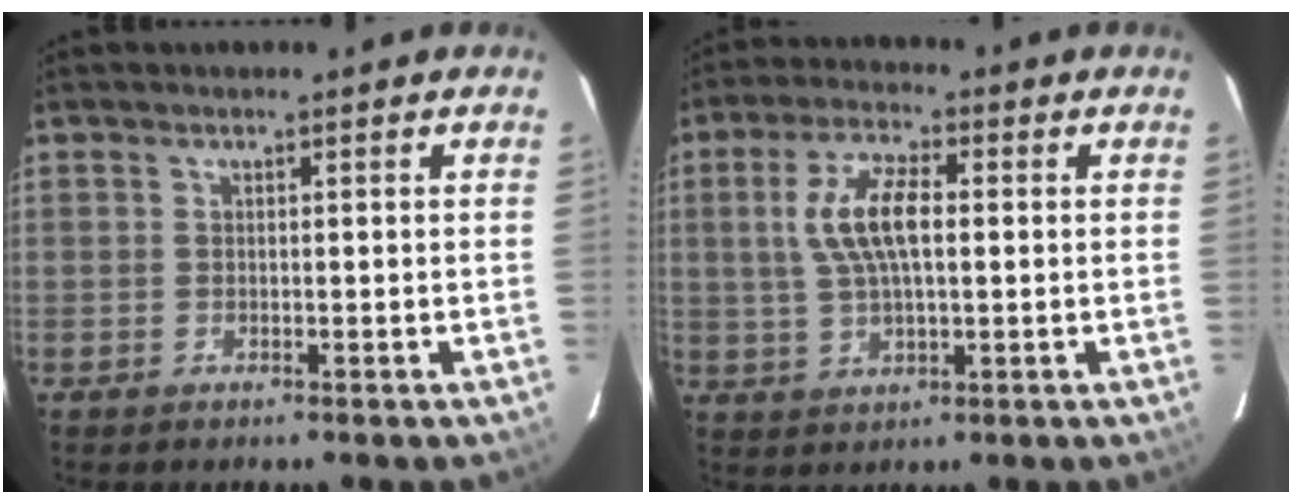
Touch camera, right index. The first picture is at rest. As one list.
[{"total": 9.6, "force": [1.3, 3.8, 8.7], "torque": [-0.175, 0.013, 0.027]}]